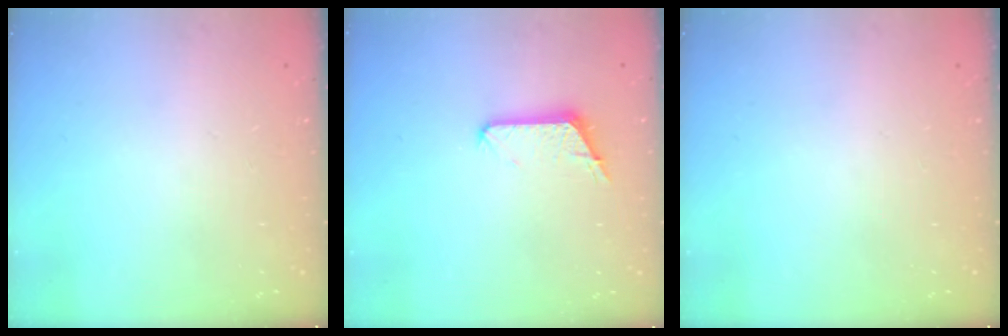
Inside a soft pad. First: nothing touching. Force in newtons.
{"total": 6.3, "press": 6.3, "slide": 0.6}
{"total": 0.0}